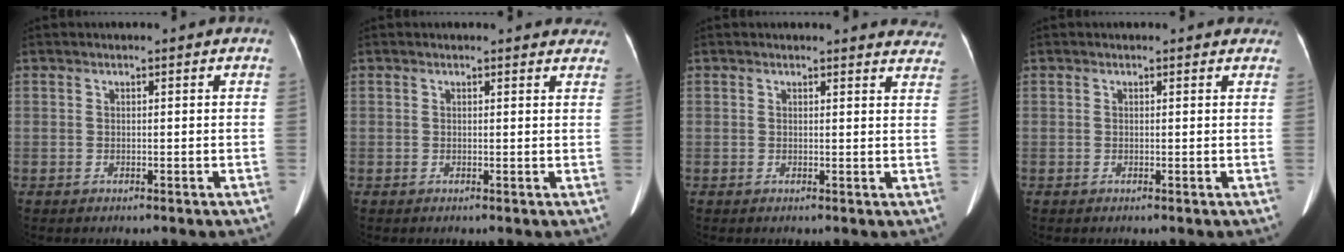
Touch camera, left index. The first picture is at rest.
{"total": 6.2, "force": [5.8, 1.8, 1.1], "torque": [0.011, -0.005, 0.037]}
{"total": 8.9, "force": [8.7, 1.6, 1.0], "torque": [0.023, -0.038, 0.057]}
{"total": 3.0, "force": [2.7, 1.2, 0.6], "torque": [0.000, 0.002, 0.012]}